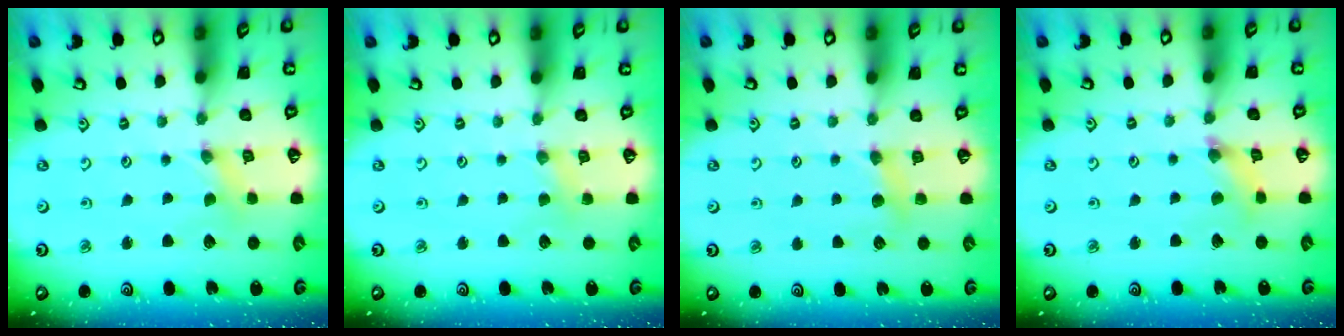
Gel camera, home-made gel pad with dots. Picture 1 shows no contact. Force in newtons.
{"total": 2.8, "press": 2.7, "slide": 0.5}
{"total": 6.1, "press": 6.1, "slide": 0.5}
{"total": 2.5, "press": 2.4, "slide": 0.4}